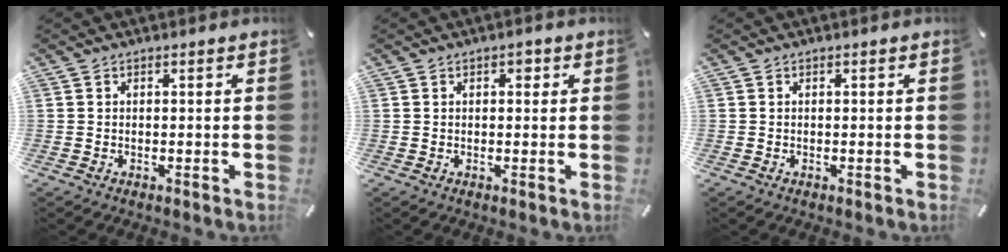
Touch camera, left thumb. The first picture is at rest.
{"total": 1.7, "force": [0.6, 1.2, 1.1], "torque": [-0.008, 0.000, 0.006]}
{"total": 0.0}